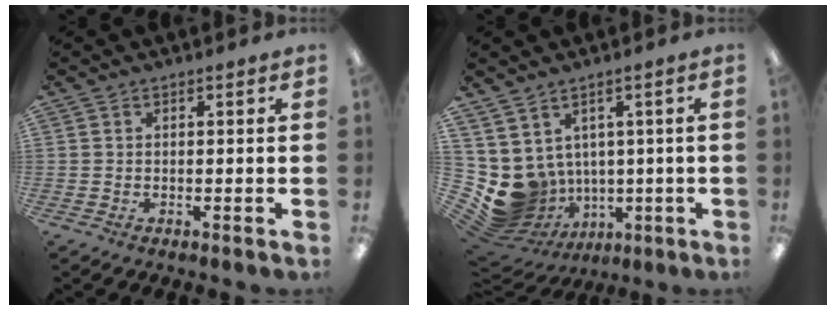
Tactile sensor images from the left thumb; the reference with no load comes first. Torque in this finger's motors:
{"motor_torque": [0.98, 1.04, 0.43, -0.42, 0.10]}